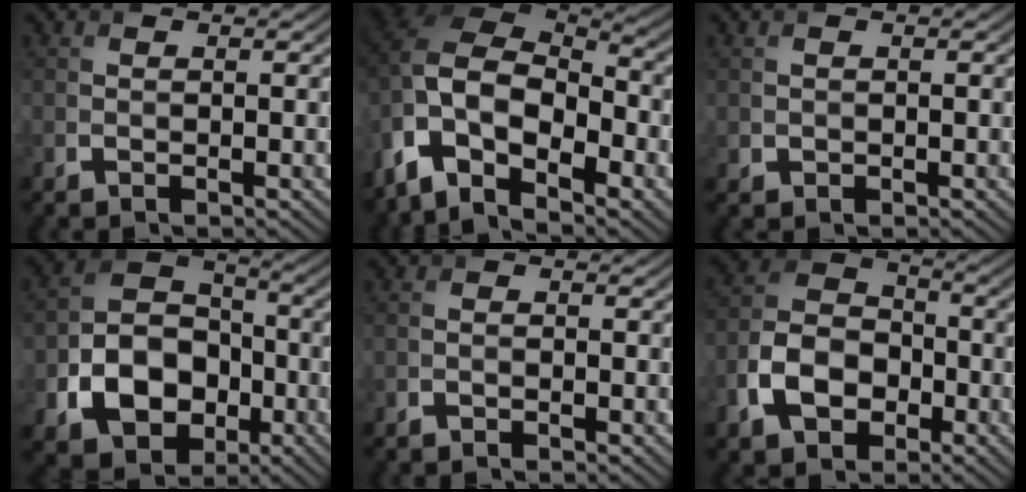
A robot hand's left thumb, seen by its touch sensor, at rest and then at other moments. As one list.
[{"total": 14.0, "force": [-5.6, 8.3, 9.8], "torque": [-0.248, -0.039, -0.079]}, {"total": 0.7, "force": [0.2, 0.7, 0.0], "torque": [0.005, 0.001, 0.004]}, {"total": 11.9, "force": [-3.6, 9.0, 6.8], "torque": [-0.149, -0.029, -0.063]}, {"total": 0.8, "force": [-0.8, 0.0, 0.2], "torque": [-0.004, -0.001, -0.017]}, {"total": 9.6, "force": [-3.7, 6.7, 5.8], "torque": [-0.145, -0.009, -0.087]}]